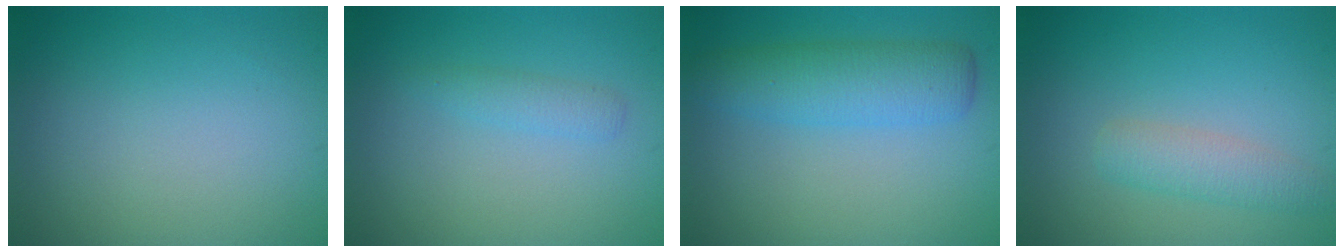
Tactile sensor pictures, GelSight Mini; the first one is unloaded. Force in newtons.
{"total": 1.4, "press": 1.4, "slide": 0.1}
{"total": 4.6, "press": 4.6, "slide": 0.1}
{"total": 2.6, "press": 2.6, "slide": 0.2}